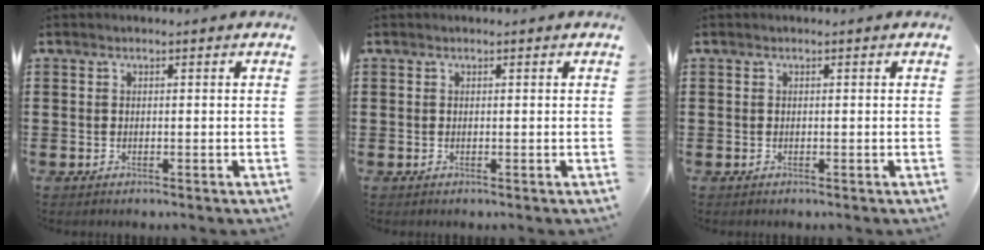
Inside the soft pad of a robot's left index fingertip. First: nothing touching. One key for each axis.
{"total": 0.0}
{"total": 0.0}